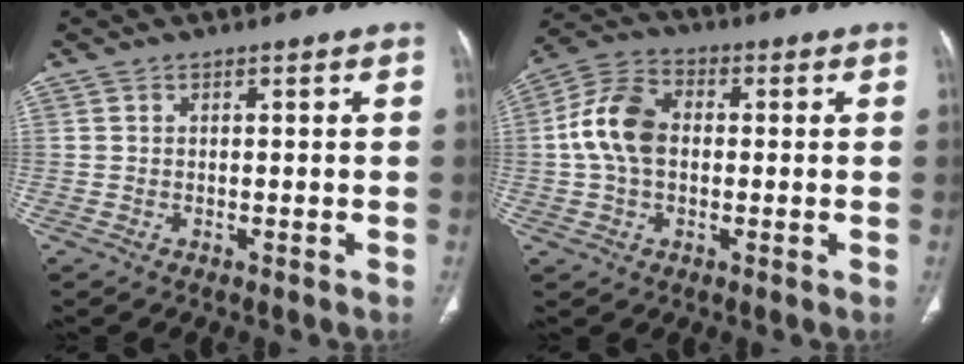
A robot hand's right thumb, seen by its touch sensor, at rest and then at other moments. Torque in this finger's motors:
{"motor_torque": [-0.02, 0.09, 0.79, -0.74, 0.28]}